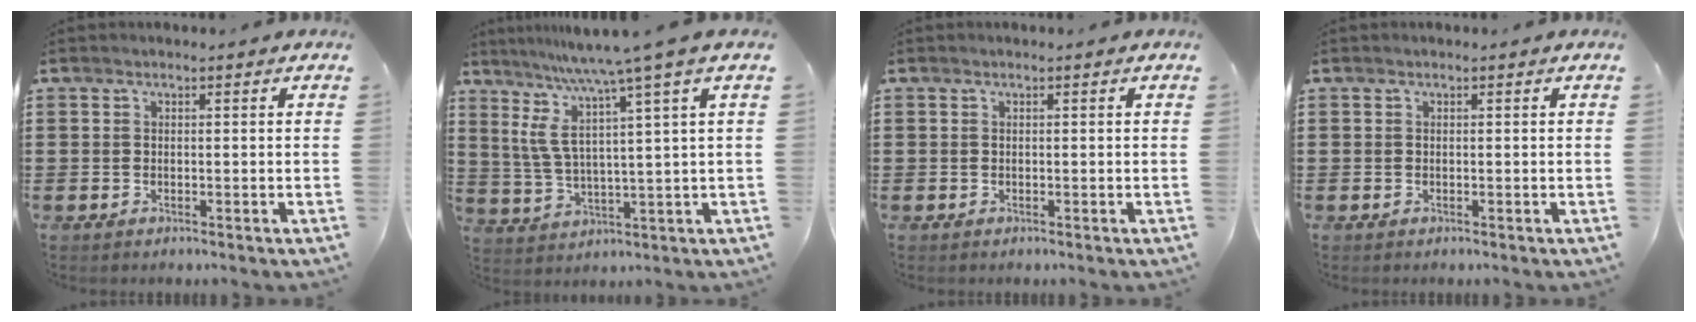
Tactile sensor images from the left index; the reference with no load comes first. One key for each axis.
{"total": 8.2, "fx": 5.3, "fy": -0.9, "fz": 6.1, "tx": -0.142, "ty": -0.037, "tz": 0.082}
{"total": 0.0}
{"total": 0.0}